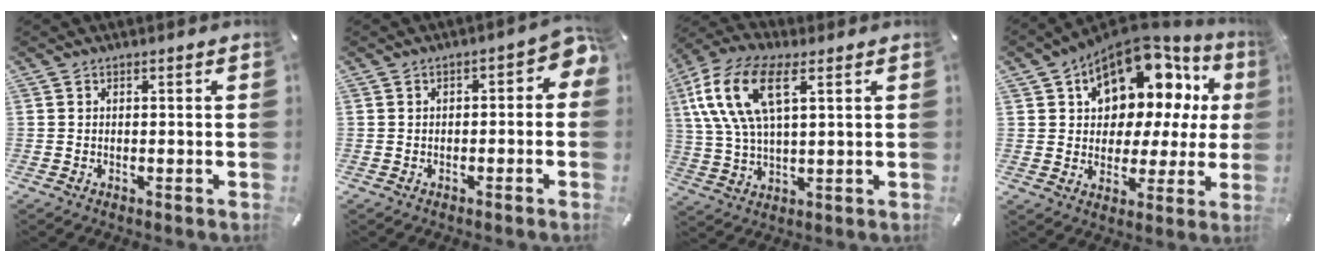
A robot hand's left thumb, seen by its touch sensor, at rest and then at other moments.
{"total": 4.3, "force": [-0.9, 2.5, 3.4], "torque": [-0.045, 0.013, -0.020]}
{"total": 15.1, "force": [6.1, 6.8, 12.0], "torque": [-0.278, -0.003, 0.105]}
{"total": 14.4, "force": [7.7, 9.2, 8.0], "torque": [-0.108, -0.068, 0.127]}